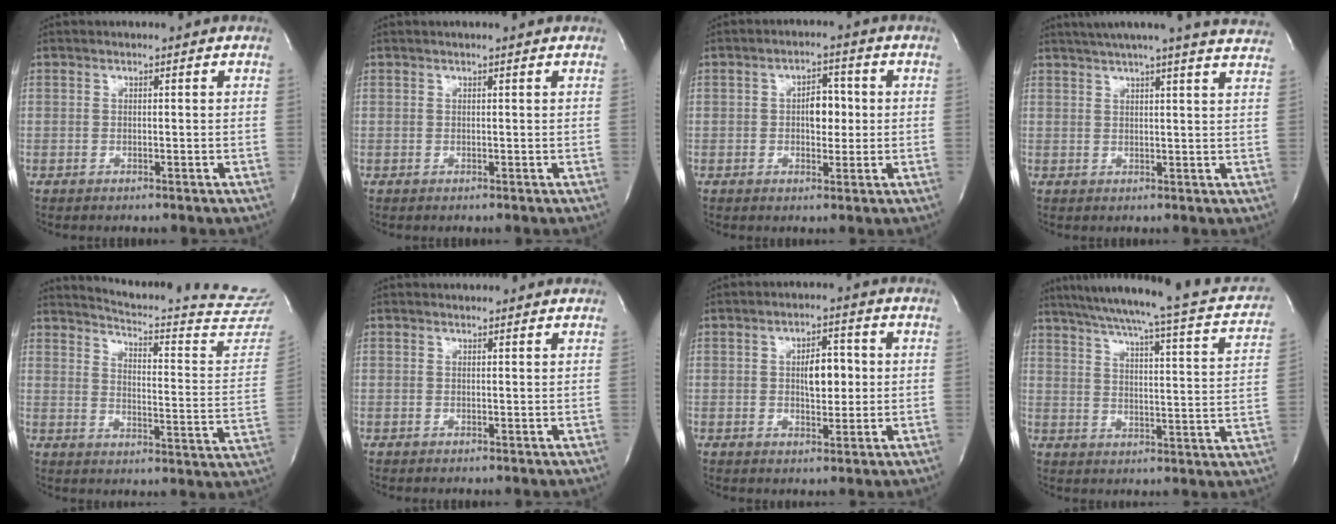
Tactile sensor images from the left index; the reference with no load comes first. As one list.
[{"total": 1.1, "force": [1.0, -0.2, 0.5], "torque": [-0.015, 0.008, 0.015]}, {"total": 4.5, "force": [0.0, 2.5, 3.7], "torque": [-0.054, 0.008, 0.001]}, {"total": 19.9, "force": [17.9, -0.4, 8.6], "torque": [-0.137, -0.016, 0.217]}, {"total": 21.5, "force": [20.8, -0.1, 5.6], "torque": [-0.090, -0.127, 0.240]}, {"total": 2.4, "force": [2.4, 0.3, 0.3], "torque": [-0.012, 0.016, 0.026]}, {"total": 5.2, "force": [0.4, 2.4, 4.6], "torque": [-0.068, 0.005, 0.008]}, {"total": 25.0, "force": [21.1, 2.9, 13.0], "torque": [-0.193, -0.018, 0.256]}]